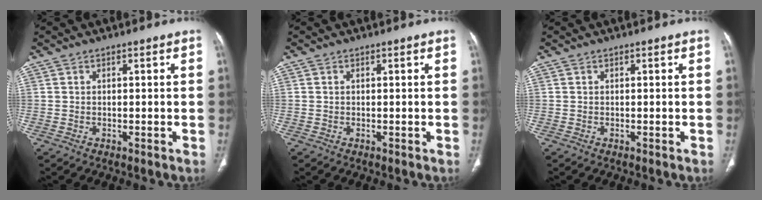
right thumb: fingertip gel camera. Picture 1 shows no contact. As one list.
[{"total": 0.0}, {"total": 0.0}]